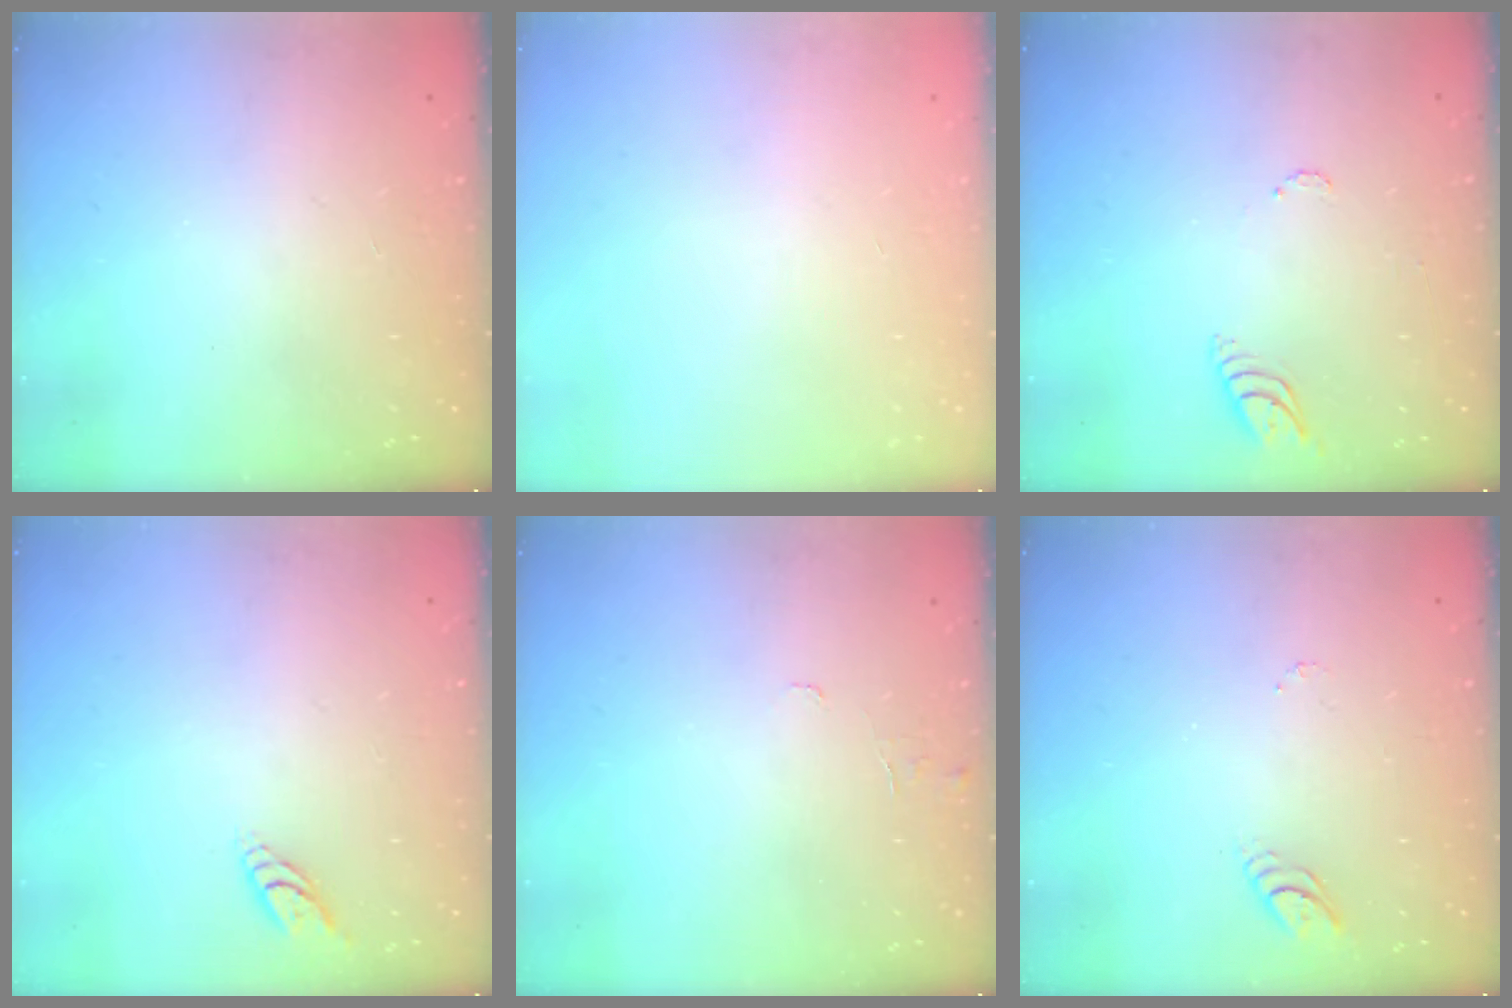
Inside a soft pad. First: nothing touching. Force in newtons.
{"total": 0.0}
{"total": 5.1, "press": 5.0, "slide": 0.5}
{"total": 4.9, "press": 4.8, "slide": 0.6}
{"total": 4.2, "press": 4.2, "slide": 0.3}
{"total": 3.5, "press": 3.5, "slide": 0.5}